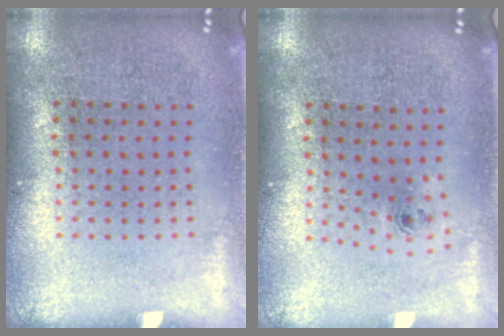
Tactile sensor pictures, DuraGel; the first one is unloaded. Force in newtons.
{"total": 0.8, "press": 0.3, "slide": 0.7}